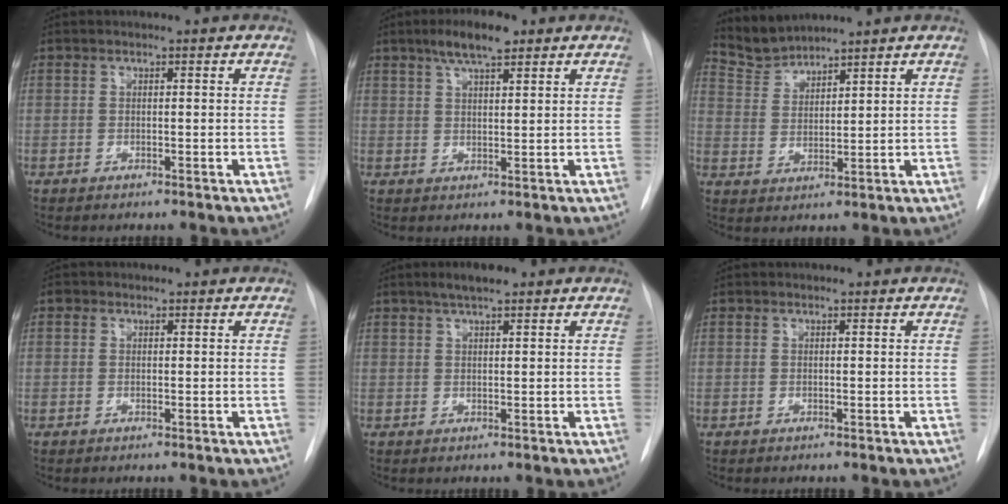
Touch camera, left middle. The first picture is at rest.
{"total": 5.8, "force": [3.9, 1.4, 4.1], "torque": [-0.079, 0.009, 0.066]}
{"total": 4.9, "force": [4.9, 0.1, -0.5], "torque": [0.003, 0.002, 0.108]}
{"total": 0.8, "force": [0.5, 0.7, 0.1], "torque": [0.001, 0.005, 0.004]}
{"total": 3.4, "force": [2.4, 0.7, 2.2], "torque": [-0.045, 0.006, 0.042]}
{"total": 0.0}